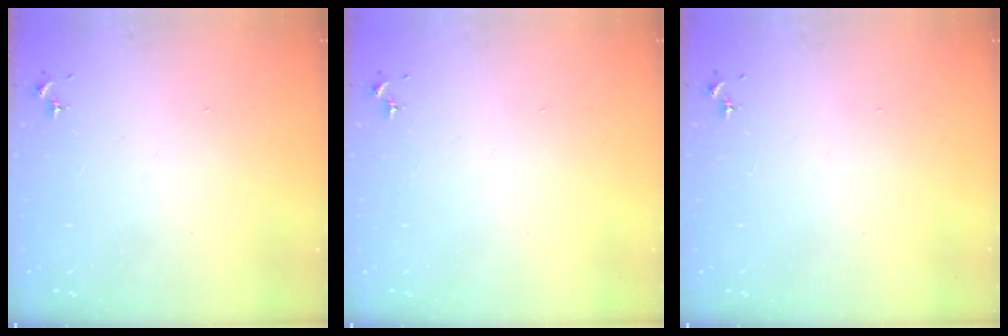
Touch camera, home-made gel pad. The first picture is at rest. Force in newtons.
{"total": 0.0}
{"total": 0.0}